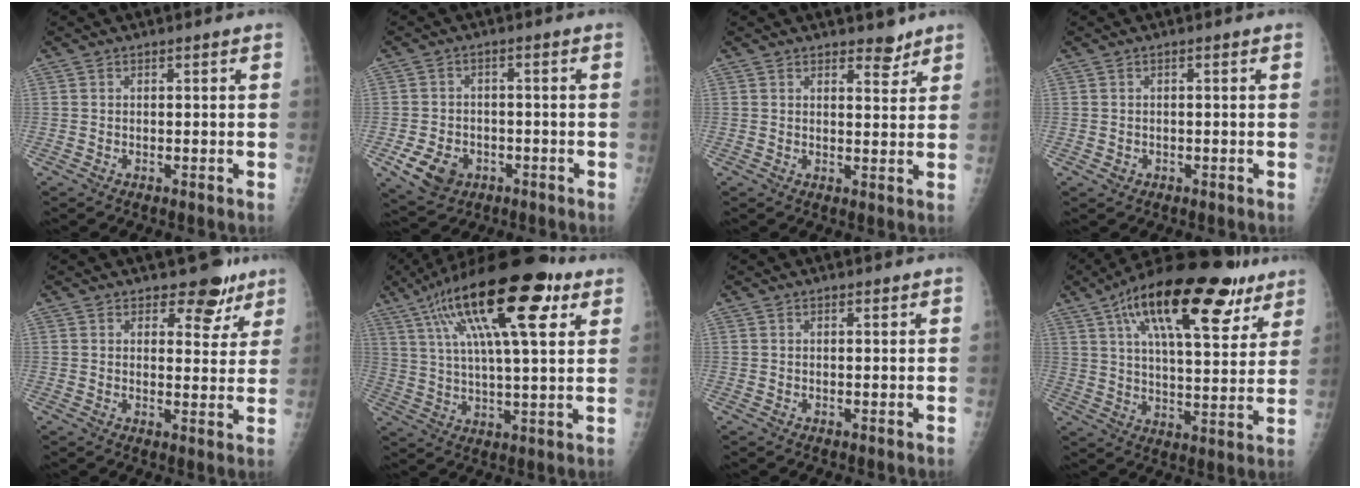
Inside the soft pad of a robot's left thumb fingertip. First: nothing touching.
{"total": 7.4, "force": [-3.1, 5.6, 3.8], "torque": [-0.061, 0.014, -0.041]}
{"total": 3.3, "force": [2.7, 1.4, 1.3], "torque": [-0.001, -0.019, 0.039]}
{"total": 1.0, "force": [-0.2, 0.9, 0.4], "torque": [-0.001, 0.002, -0.001]}
{"total": 6.7, "force": [5.0, 3.8, 2.5], "torque": [0.005, -0.029, 0.061]}
{"total": 23.1, "force": [10.7, 7.0, 19.2], "torque": [-0.312, -0.001, 0.172]}
{"total": 0.6, "force": [0.4, 0.2, 0.3], "torque": [-0.005, -0.002, 0.006]}
{"total": 24.6, "force": [13.6, 9.6, 18.2], "torque": [-0.260, -0.017, 0.211]}